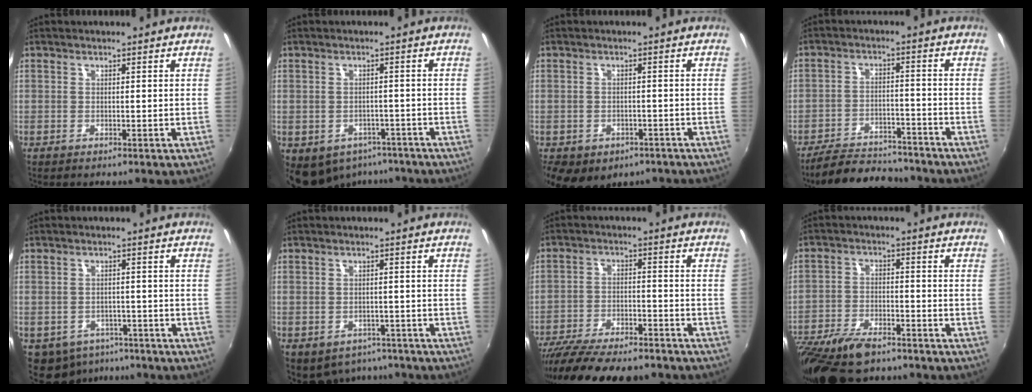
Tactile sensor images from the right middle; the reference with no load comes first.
{"total": 10.8, "force": [-7.0, 7.1, 4.1], "torque": [-0.098, -0.016, -0.081]}
{"total": 10.7, "force": [-5.7, 7.2, 5.4], "torque": [-0.130, -0.030, -0.068]}
{"total": 13.1, "force": [-11.6, 4.1, 4.5], "torque": [-0.111, 0.001, -0.170]}
{"total": 9.4, "force": [-5.4, 6.8, 3.5], "torque": [-0.094, -0.015, -0.064]}
{"total": 9.7, "force": [-6.4, 6.3, 3.7], "torque": [-0.089, -0.021, -0.075]}
{"total": 17.0, "force": [-14.5, 4.2, 8.0], "torque": [-0.162, -0.036, -0.226]}
{"total": 14.7, "force": [-11.2, 5.7, 7.6], "torque": [-0.182, -0.034, -0.203]}